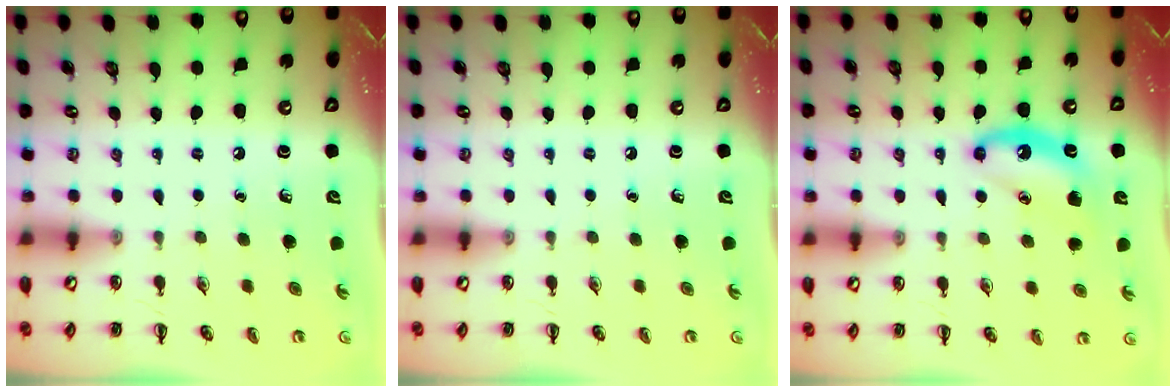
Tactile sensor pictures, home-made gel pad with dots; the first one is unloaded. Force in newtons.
{"total": 0.0}
{"total": 9.1, "press": 9.1, "slide": 1.0}